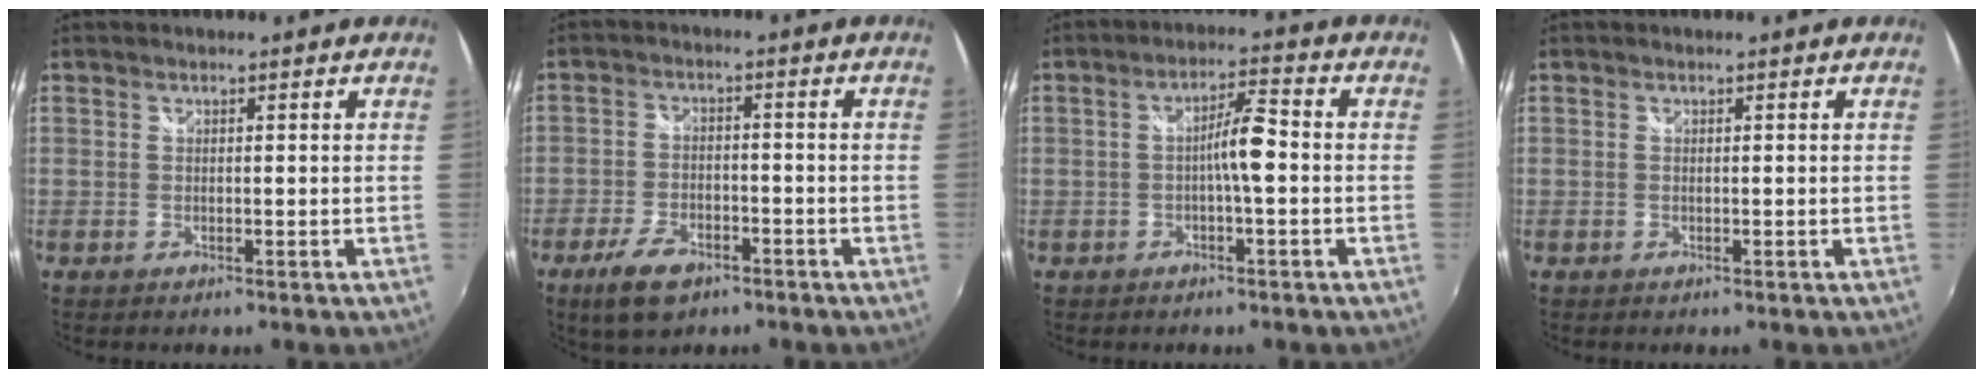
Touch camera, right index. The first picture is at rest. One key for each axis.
{"total": 8.3, "fx": -5.4, "fy": 4.1, "fz": 4.8, "tx": -0.120, "ty": -0.008, "tz": -0.094}
{"total": 4.7, "fx": -0.7, "fy": 0.4, "fz": 4.6, "tx": -0.078, "ty": 0.009, "tz": -0.011}
{"total": 0.0}